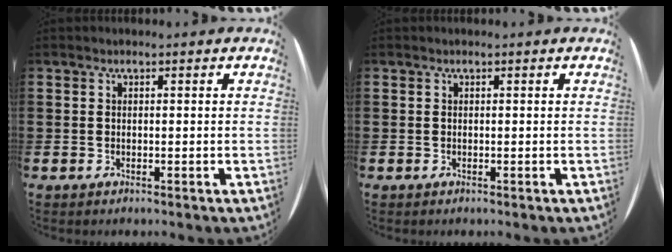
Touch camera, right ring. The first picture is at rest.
{"total": 0.0}